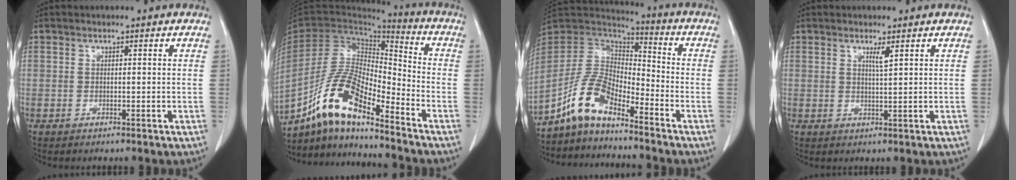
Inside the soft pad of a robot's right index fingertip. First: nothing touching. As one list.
[{"total": 14.0, "force": [-10.0, 3.1, 9.3], "torque": [-0.183, 0.012, -0.182]}, {"total": 9.9, "force": [-7.1, 3.2, 6.0], "torque": [-0.136, 0.026, -0.141]}, {"total": 1.8, "force": [1.0, -0.2, 1.5], "torque": [-0.027, -0.007, 0.018]}]